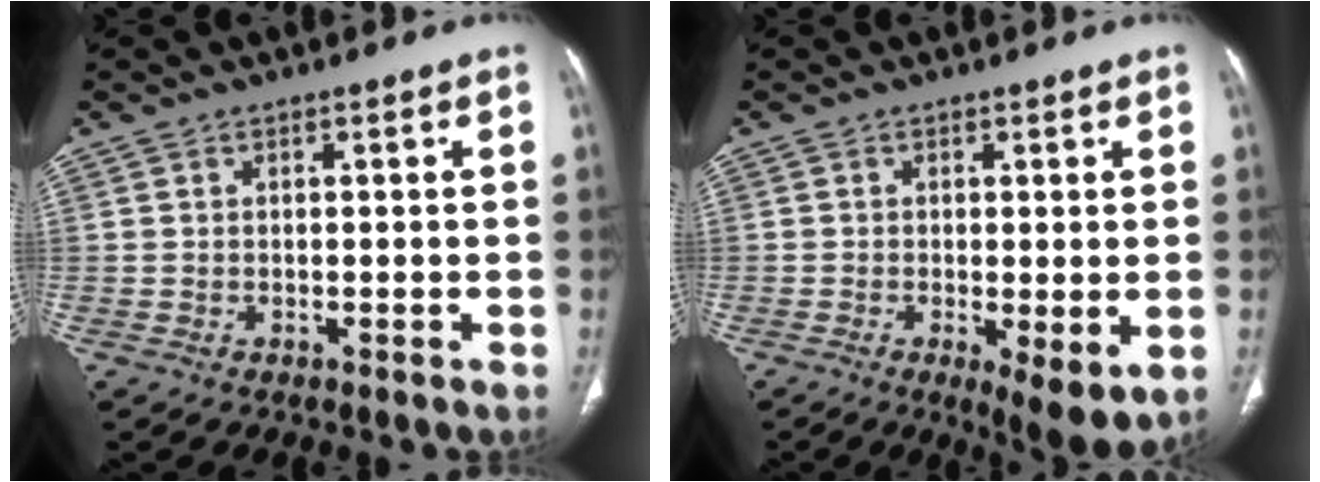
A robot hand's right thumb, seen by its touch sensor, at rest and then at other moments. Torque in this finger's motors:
{"motor_torque": [0.10, 0.26, -0.12, 0.04, 0.05]}